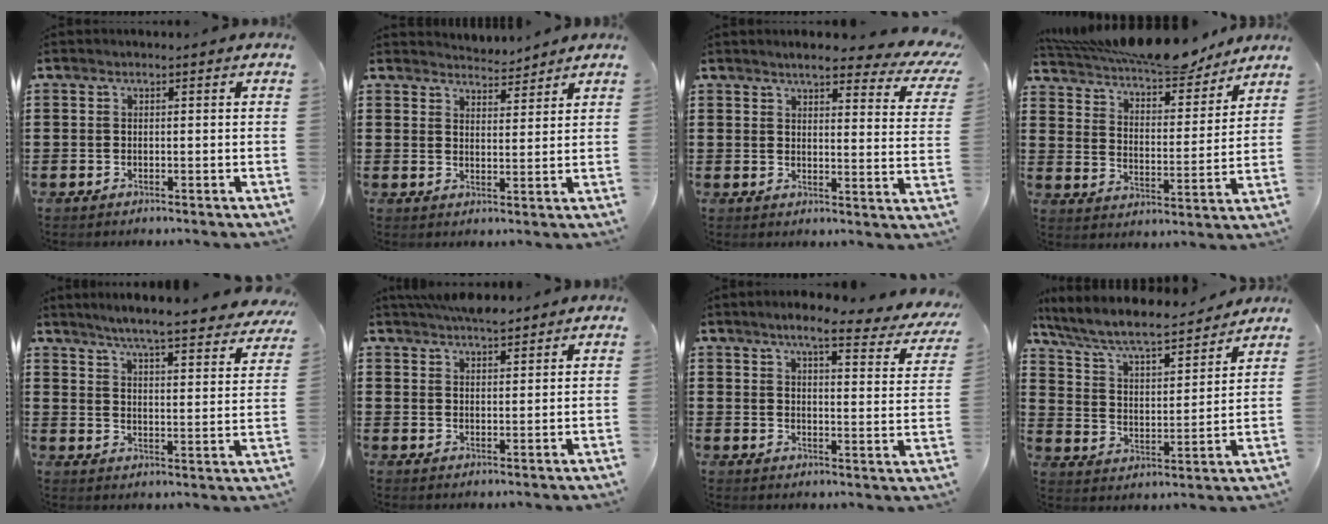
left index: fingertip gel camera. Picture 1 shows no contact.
{"total": 3.5, "force": [3.5, 0.3, 0.1], "torque": [-0.012, -0.015, 0.066]}
{"total": 5.4, "force": [4.4, 0.7, 3.1], "torque": [-0.061, -0.026, 0.070]}
{"total": 9.5, "force": [8.6, 1.6, 3.8], "torque": [-0.098, -0.041, 0.153]}
{"total": 5.3, "force": [4.9, -0.5, 2.1], "torque": [-0.064, -0.038, 0.078]}
{"total": 4.3, "force": [4.0, 0.8, 1.5], "torque": [-0.039, -0.007, 0.074]}
{"total": 6.9, "force": [5.6, 0.6, 4.1], "torque": [-0.081, -0.027, 0.090]}
{"total": 7.4, "force": [6.7, 0.8, 3.2], "torque": [-0.091, -0.041, 0.108]}